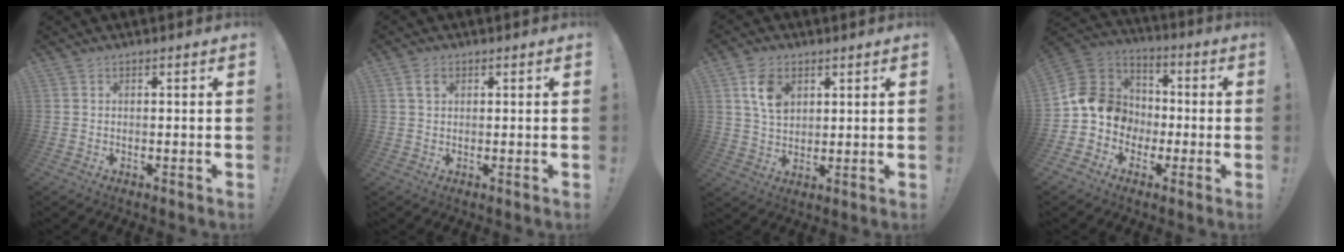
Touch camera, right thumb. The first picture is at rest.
{"total": 3.3, "force": [1.4, 2.3, 2.0], "torque": [-0.026, 0.001, 0.024]}
{"total": 9.4, "force": [3.8, 6.6, 5.4], "torque": [-0.078, -0.004, 0.074]}
{"total": 14.4, "force": [-1.4, 13.0, 6.1], "torque": [-0.092, 0.021, -0.012]}